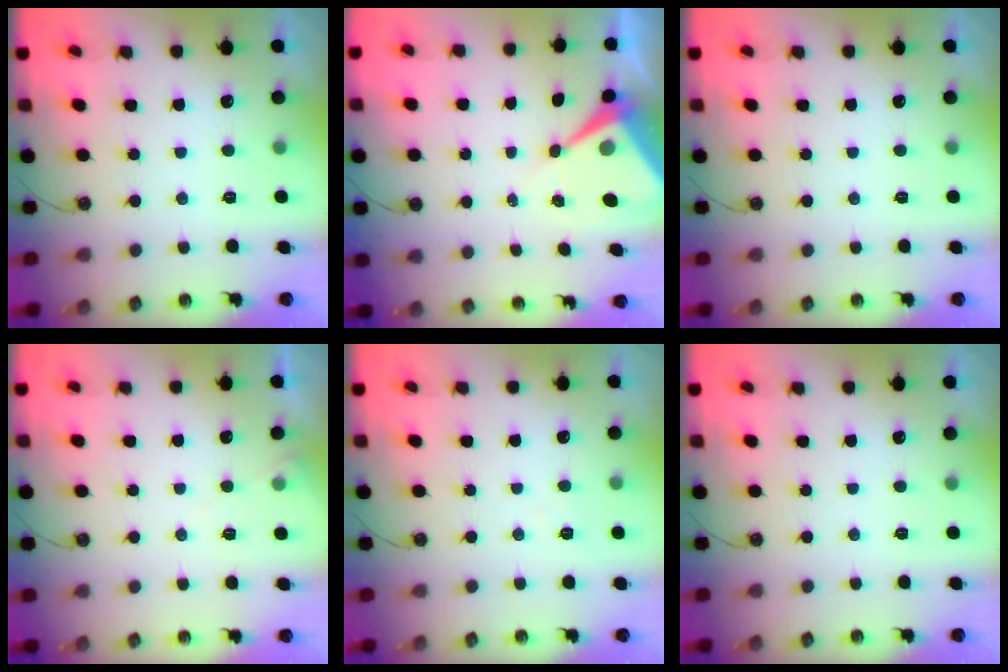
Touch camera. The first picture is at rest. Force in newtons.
{"total": 8.0, "press": 8.0, "slide": 0.6}
{"total": 0.0}
{"total": 4.1, "press": 4.1, "slide": 0.7}
{"total": 4.5, "press": 4.5, "slide": 0.7}
{"total": 0.0}